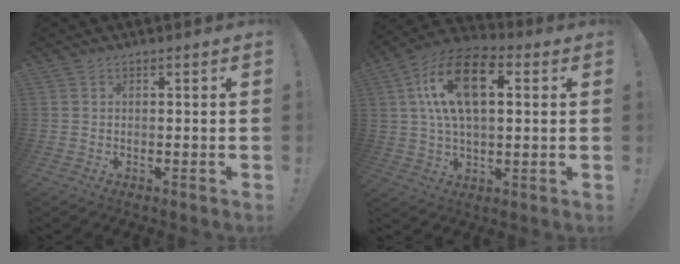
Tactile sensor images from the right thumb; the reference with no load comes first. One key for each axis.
{"total": 17.9, "fx": 4.7, "fy": 9.6, "fz": 14.3, "tx": -0.243, "ty": 0.005, "tz": 0.074}